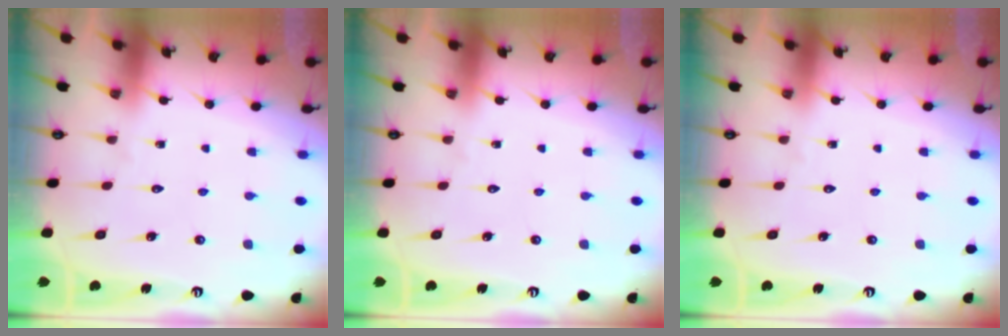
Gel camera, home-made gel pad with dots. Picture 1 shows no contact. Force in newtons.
{"total": 0.0}
{"total": 0.0}